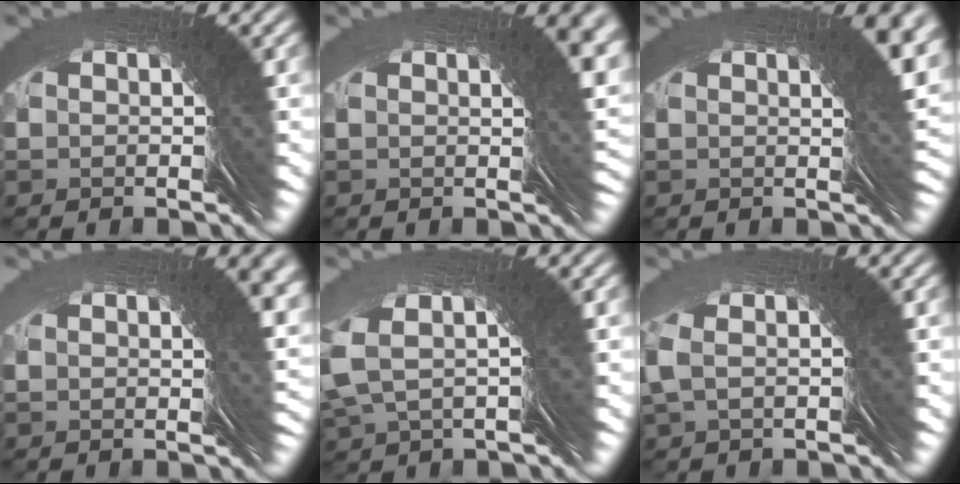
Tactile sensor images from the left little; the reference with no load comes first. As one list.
[{"total": 2.5, "force": [0.0, -2.4, -0.6], "torque": [0.029, 0.021, -0.002]}, {"total": 2.7, "force": [0.1, -2.5, -0.8], "torque": [0.026, 0.025, -0.004]}, {"total": 3.4, "force": [0.2, -2.9, -1.7], "torque": [0.039, 0.019, 0.001]}, {"total": 3.1, "force": [2.8, -0.1, 1.3], "torque": [-0.033, 0.031, 0.030]}, {"total": 1.4, "force": [0.9, -1.1, 0.2], "torque": [-0.001, 0.027, 0.004]}]